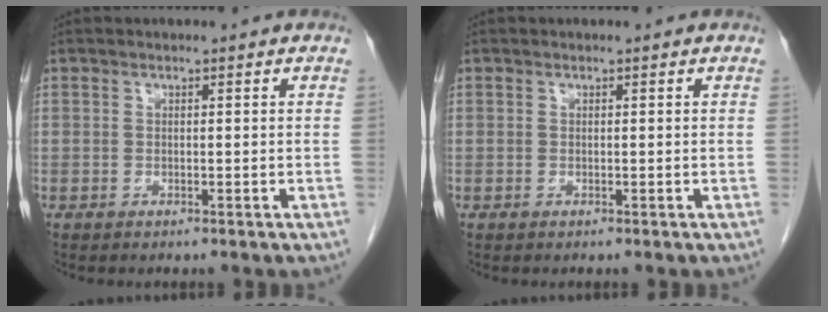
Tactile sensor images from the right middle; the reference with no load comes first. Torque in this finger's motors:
{"motor_torque": [0.00, 0.00, 0.00, 0.00]}